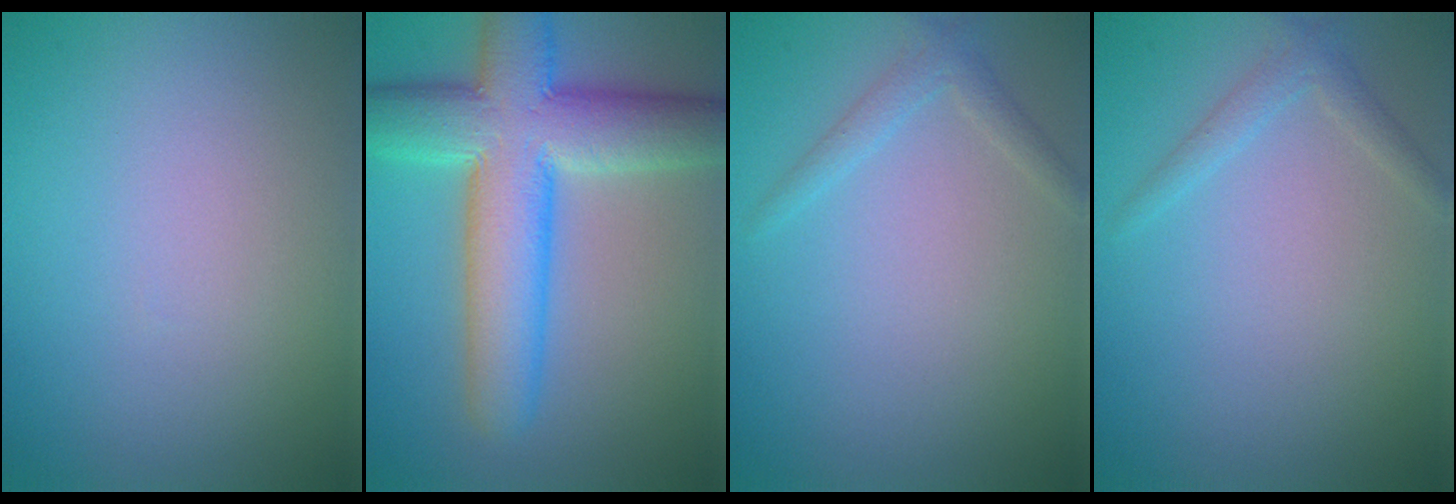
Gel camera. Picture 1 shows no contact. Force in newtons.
{"total": 10.0, "press": 10.0, "slide": 0.5}
{"total": 1.4, "press": 1.4, "slide": 0.1}
{"total": 1.4, "press": 1.4, "slide": 0.1}